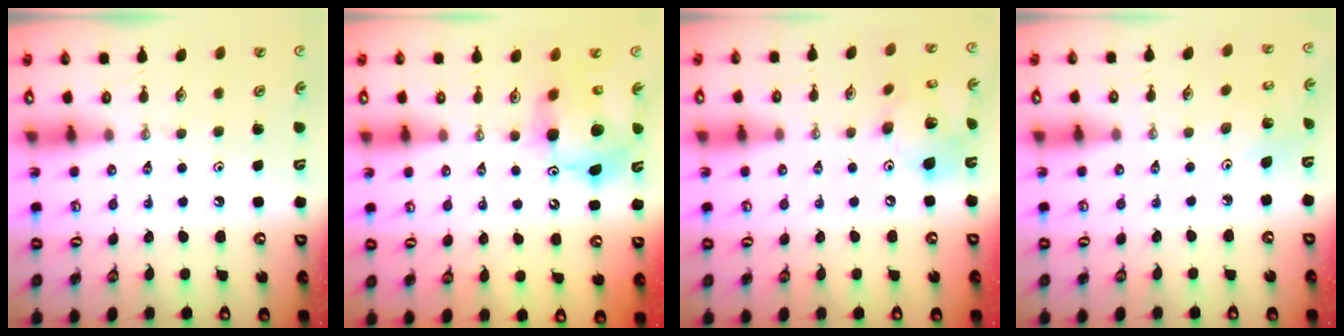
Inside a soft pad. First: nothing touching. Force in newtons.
{"total": 12.3, "press": 12.2, "slide": 1.2}
{"total": 17.3, "press": 16.9, "slide": 3.6}
{"total": 2.0, "press": 2.0, "slide": 0.1}